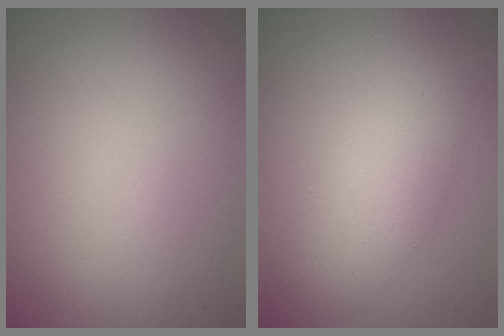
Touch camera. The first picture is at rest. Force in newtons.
{"total": 4.1, "press": 4.1, "slide": 0.2}